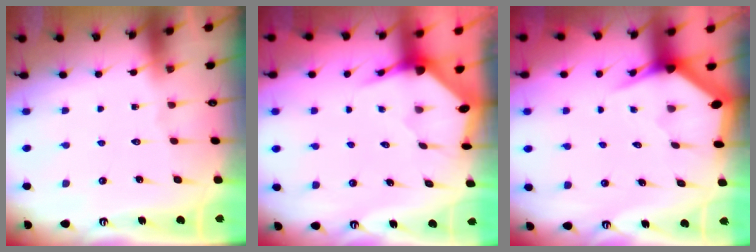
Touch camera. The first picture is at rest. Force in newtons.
{"total": 3.5, "press": 3.5, "slide": 0.4}
{"total": 3.5, "press": 3.5, "slide": 0.0}